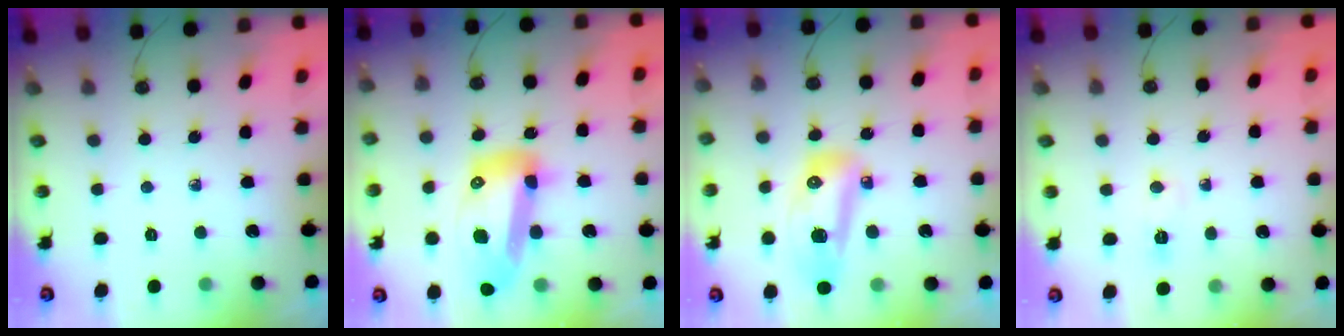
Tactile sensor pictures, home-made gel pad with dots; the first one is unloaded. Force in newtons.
{"total": 18.4, "press": 18.3, "slide": 2.4}
{"total": 14.4, "press": 13.4, "slide": 5.2}
{"total": 4.5, "press": 4.5, "slide": 0.5}